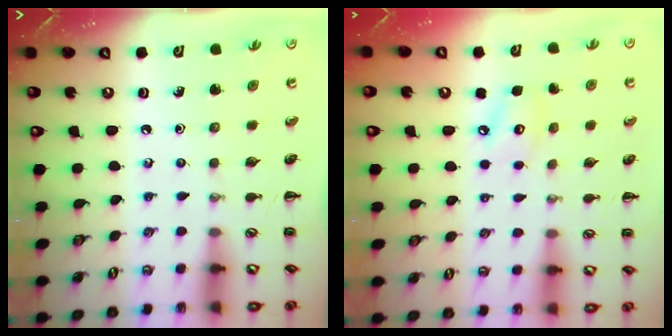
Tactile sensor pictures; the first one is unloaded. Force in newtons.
{"total": 5.4, "press": 5.3, "slide": 0.8}